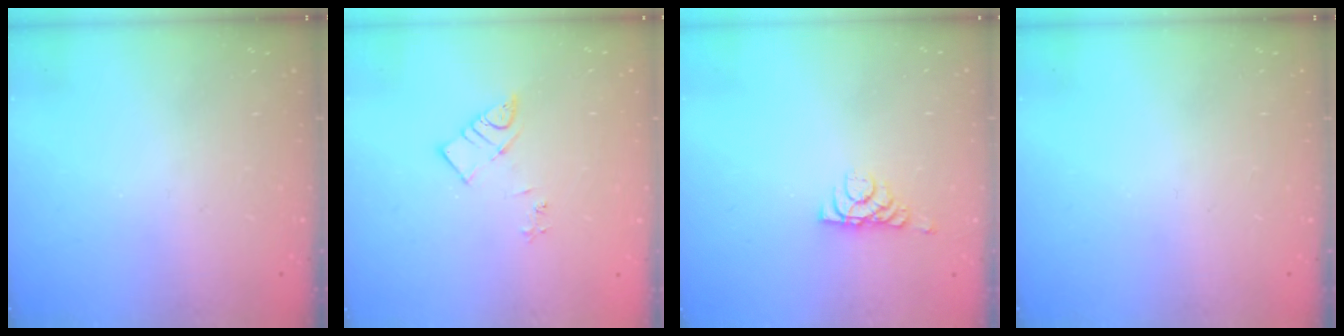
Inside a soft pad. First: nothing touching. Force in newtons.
{"total": 6.0, "press": 6.0, "slide": 0.2}
{"total": 6.0, "press": 6.0, "slide": 0.8}
{"total": 0.0}